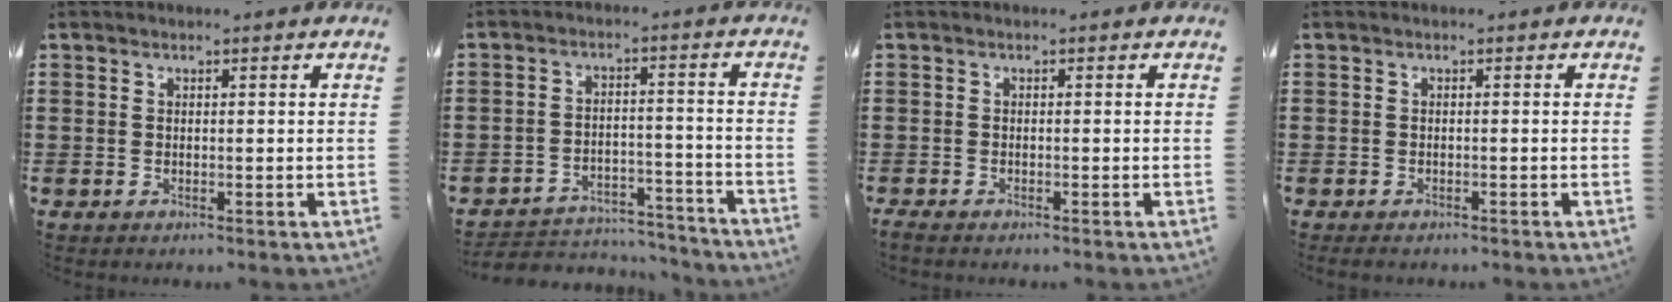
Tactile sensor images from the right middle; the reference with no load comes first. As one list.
[{"total": 4.7, "force": [-4.5, 1.2, 0.5], "torque": [-0.018, 0.008, -0.096]}, {"total": 0.7, "force": [-0.7, 0.2, 0.2], "torque": [-0.006, -0.004, -0.013]}, {"total": 0.5, "force": [-0.5, 0.2, 0.2], "torque": [-0.004, -0.004, -0.009]}]